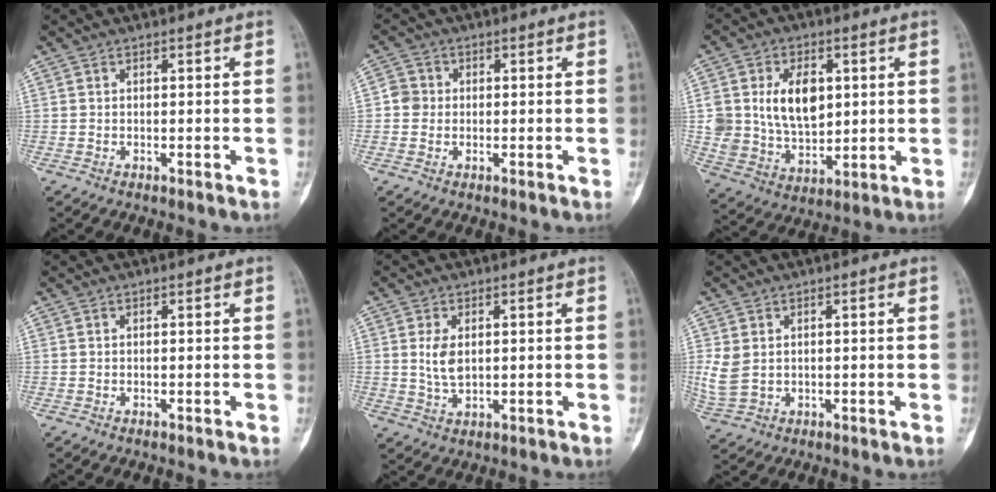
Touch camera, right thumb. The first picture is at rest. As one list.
[{"total": 3.2, "force": [0.0, 3.1, 0.9], "torque": [0.001, 0.007, -0.006]}, {"total": 13.5, "force": [3.0, 9.3, 9.4], "torque": [-0.133, -0.014, 0.067]}, {"total": 0.0}, {"total": 4.6, "force": [0.8, 2.7, 3.6], "torque": [-0.070, -0.007, 0.021]}, {"total": 5.0, "force": [0.8, 3.9, 3.1], "torque": [-0.072, -0.001, 0.029]}]